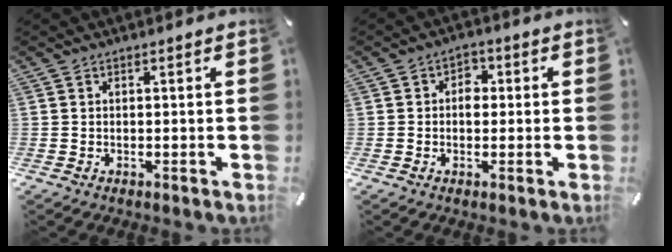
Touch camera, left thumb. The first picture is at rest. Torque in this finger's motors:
{"motor_torque": [0.56, 0.37, 0.27, -0.02, -0.02]}